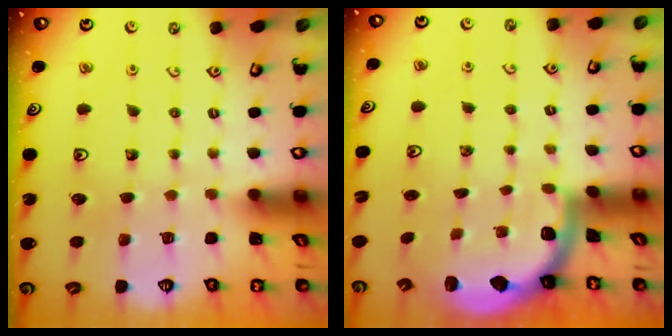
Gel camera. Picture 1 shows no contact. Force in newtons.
{"total": 2.0, "press": 2.0, "slide": 0.5}